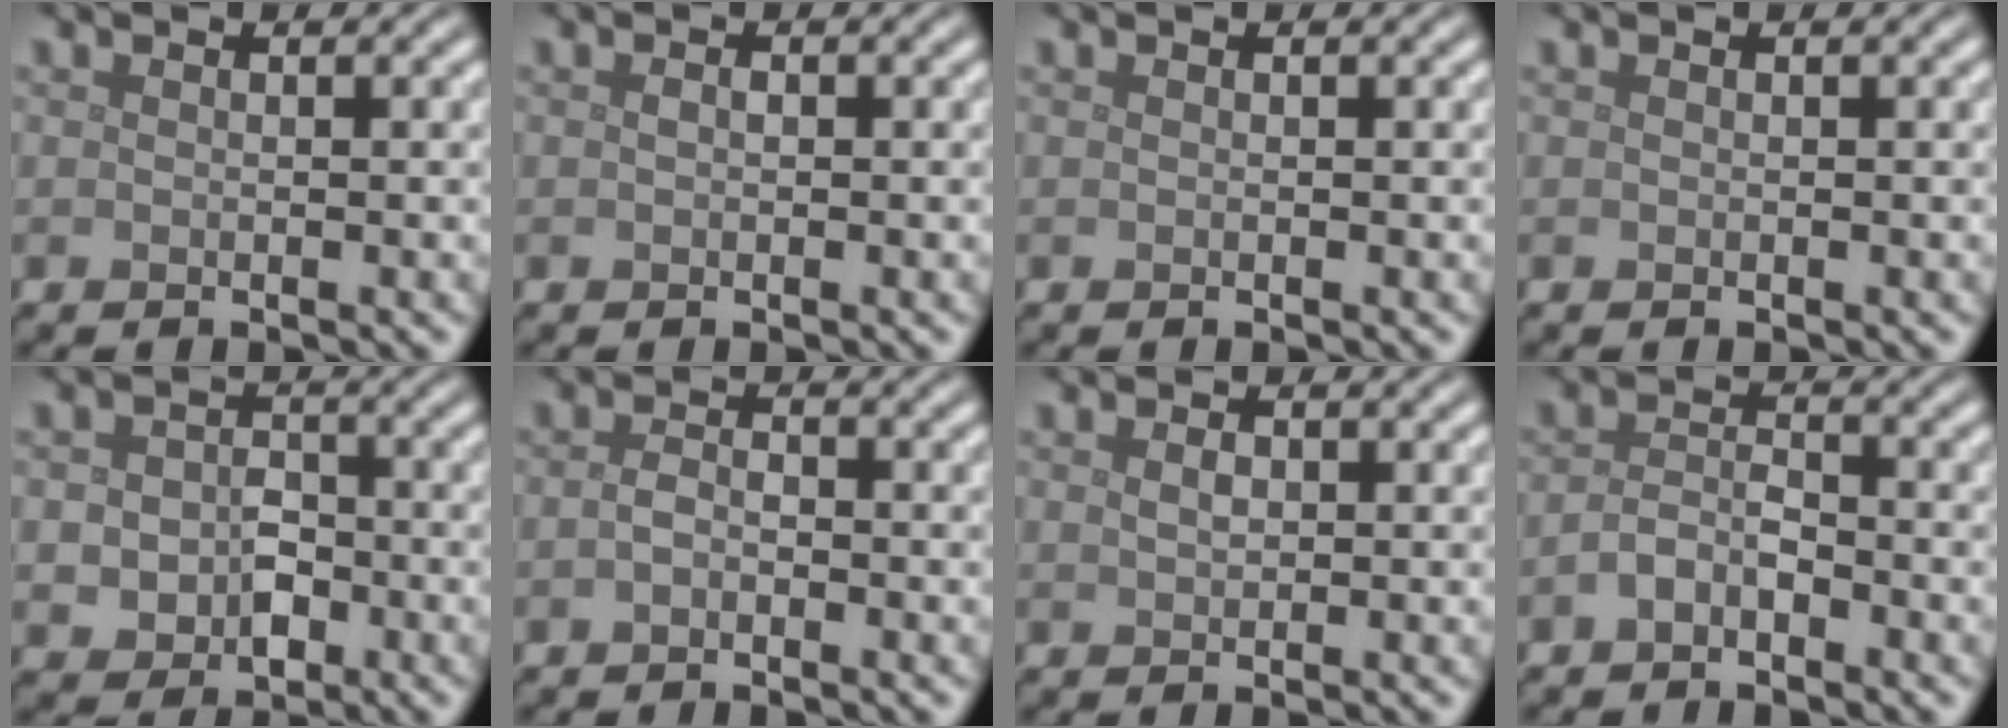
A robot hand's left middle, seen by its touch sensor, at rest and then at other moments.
{"total": 0.6, "force": [0.0, 0.3, 0.4], "torque": [-0.011, 0.000, 0.000]}
{"total": 0.0}
{"total": 0.0}
{"total": 3.6, "force": [-0.9, 2.8, 2.1], "torque": [-0.032, -0.005, -0.015]}
{"total": 1.3, "force": [-0.4, 0.8, 0.9], "torque": [-0.021, 0.002, -0.011]}
{"total": 1.0, "force": [0.3, 0.6, 0.7], "torque": [-0.015, 0.001, 0.007]}
{"total": 1.9, "force": [-1.1, 1.0, 1.3], "torque": [-0.027, 0.006, -0.025]}